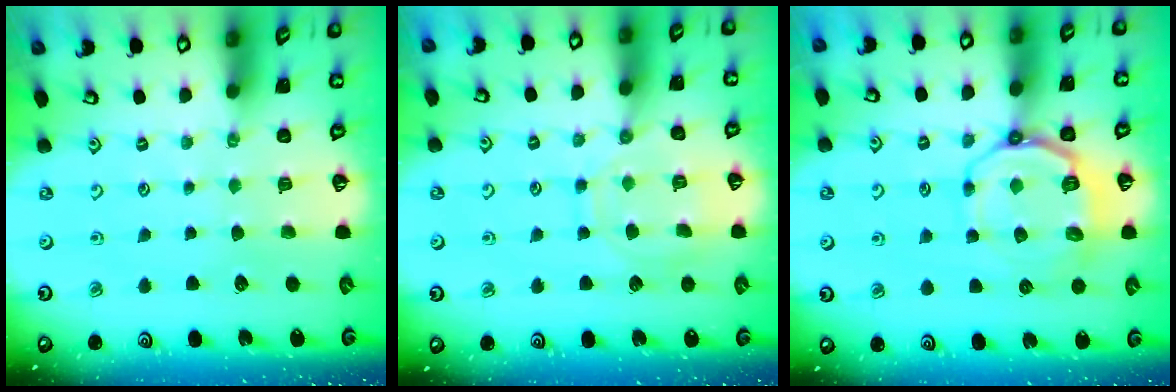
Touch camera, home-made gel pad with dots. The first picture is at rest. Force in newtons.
{"total": 11.6, "press": 11.6, "slide": 1.0}
{"total": 10.2, "press": 9.7, "slide": 3.1}